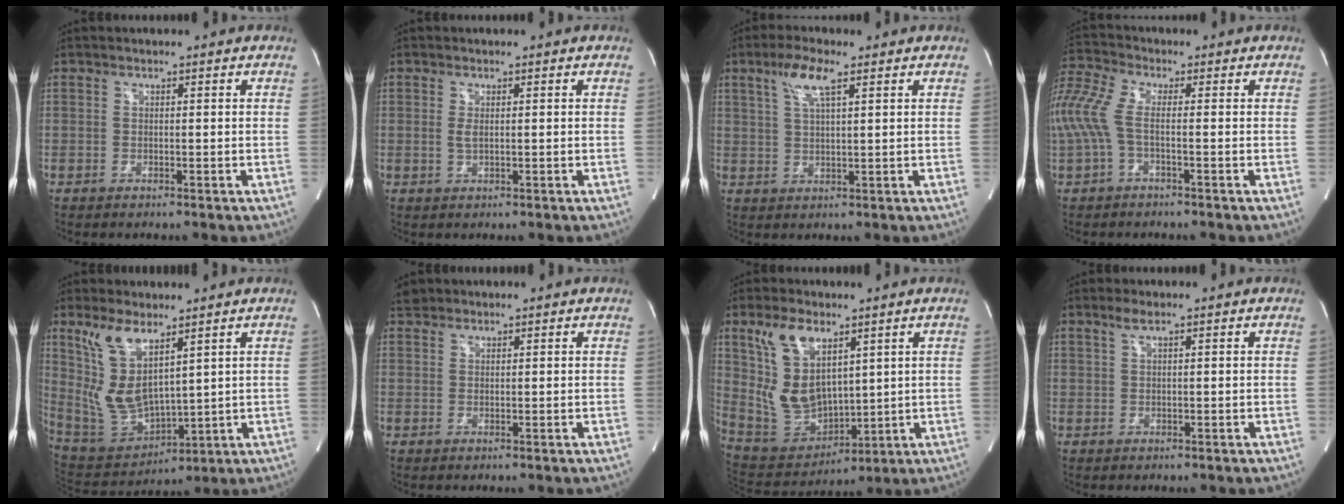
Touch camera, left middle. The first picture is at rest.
{"total": 1.2, "force": [0.2, 0.3, 1.2], "torque": [-0.030, -0.002, 0.007]}
{"total": 5.6, "force": [3.0, 0.9, 4.6], "torque": [-0.098, 0.007, 0.057]}
{"total": 9.9, "force": [-1.2, 3.3, 9.3], "torque": [-0.240, 0.028, -0.028]}
{"total": 10.8, "force": [5.3, 3.5, 8.7], "torque": [-0.189, -0.007, 0.121]}
{"total": 1.7, "force": [1.5, 0.8, 0.0], "torque": [-0.003, 0.011, 0.026]}
{"total": 12.0, "force": [5.3, 6.1, 8.8], "torque": [-0.188, 0.003, 0.121]}
{"total": 1.5, "force": [1.0, 0.0, 1.1], "torque": [-0.029, 0.007, 0.022]}